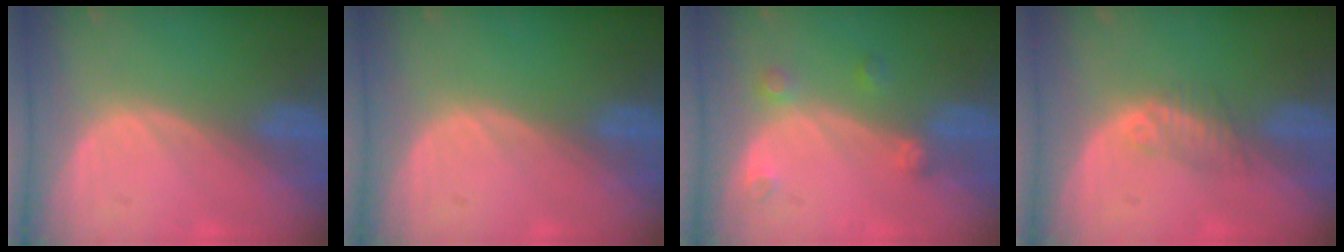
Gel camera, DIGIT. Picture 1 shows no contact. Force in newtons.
{"total": 0.0}
{"total": 2.7, "press": 2.6, "slide": 0.5}
{"total": 2.3, "press": 2.1, "slide": 0.8}